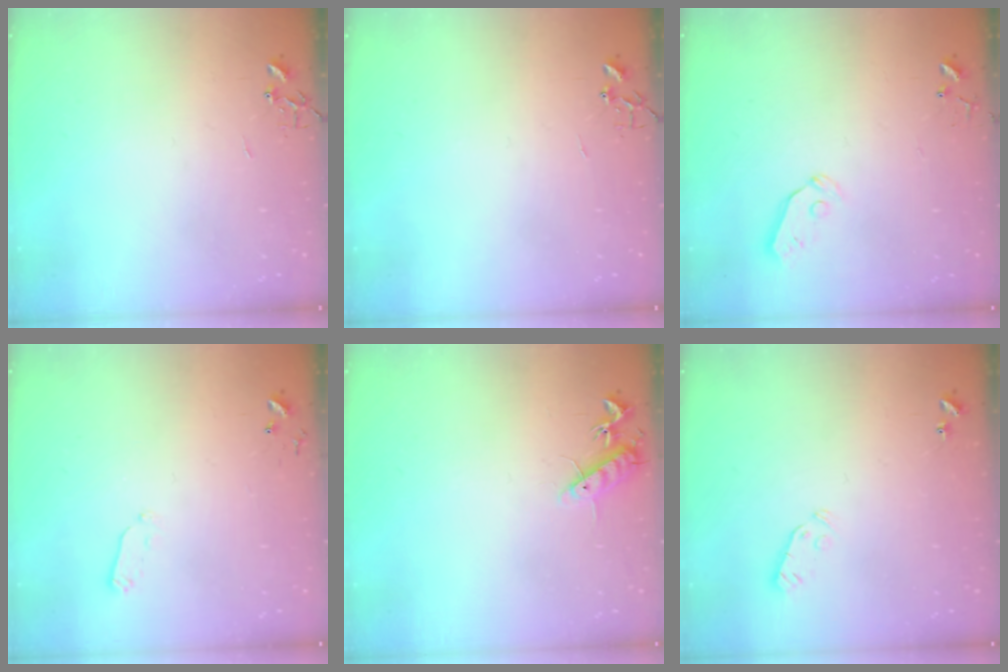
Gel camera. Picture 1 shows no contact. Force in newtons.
{"total": 0.0}
{"total": 4.9, "press": 4.8, "slide": 0.8}
{"total": 4.0, "press": 3.9, "slide": 0.9}
{"total": 10.1, "press": 10.0, "slide": 0.8}
{"total": 3.1, "press": 3.0, "slide": 0.9}